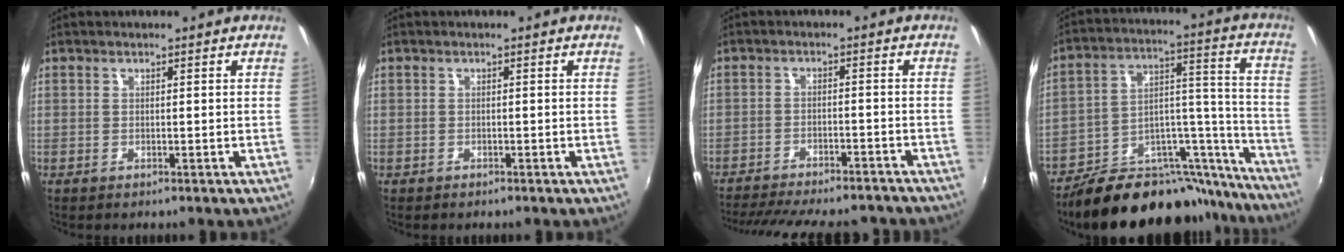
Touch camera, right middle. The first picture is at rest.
{"total": 0.7, "force": [-0.6, 0.4, 0.1], "torque": [-0.006, -0.002, -0.010]}
{"total": 20.2, "force": [-17.5, 5.3, 8.6], "torque": [-0.178, -0.016, -0.234]}
{"total": 24.7, "force": [-21.1, 9.3, 8.8], "torque": [-0.109, 0.065, -0.300]}